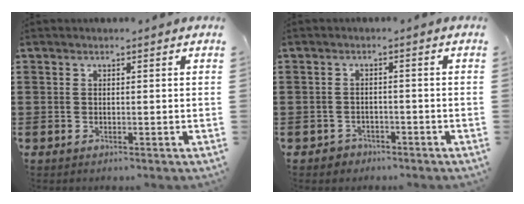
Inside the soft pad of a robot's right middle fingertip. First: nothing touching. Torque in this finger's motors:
{"motor_torque": [0.24, 0.07, 0.02, 0.01]}